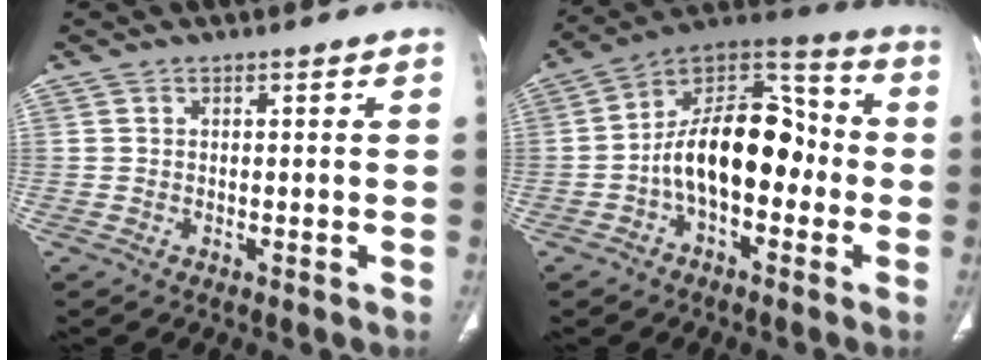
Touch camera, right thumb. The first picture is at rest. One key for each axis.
{"total": 17.5, "fx": -2.6, "fy": 10.1, "fz": 14.1, "tx": -0.203, "ty": 0.053, "tz": -0.053}